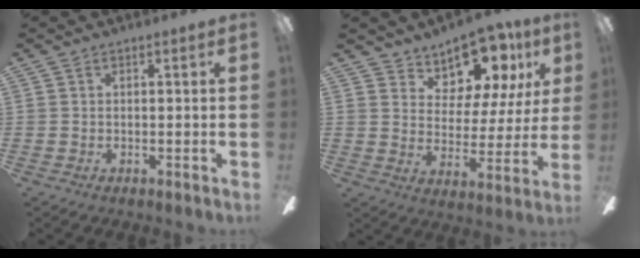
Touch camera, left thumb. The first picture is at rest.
{"total": 13.4, "force": [10.7, 6.1, 5.3], "torque": [-0.090, -0.079, 0.191]}